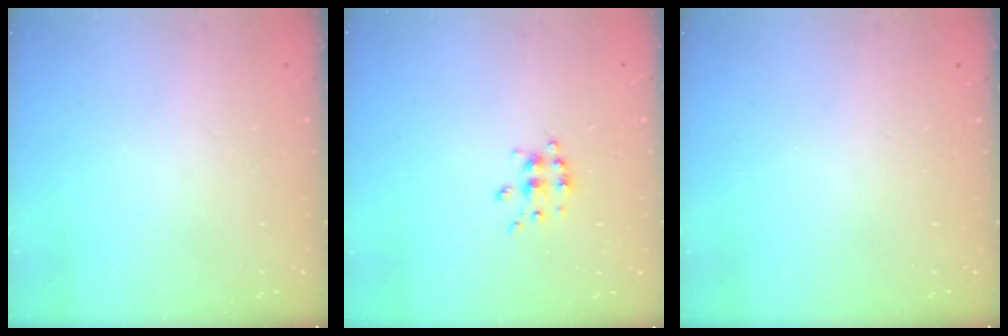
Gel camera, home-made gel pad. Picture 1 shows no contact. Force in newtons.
{"total": 5.3, "press": 5.2, "slide": 0.5}
{"total": 0.0}